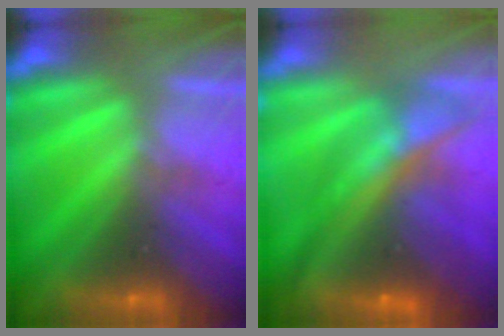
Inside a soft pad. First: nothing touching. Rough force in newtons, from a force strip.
{"total": 11.3}